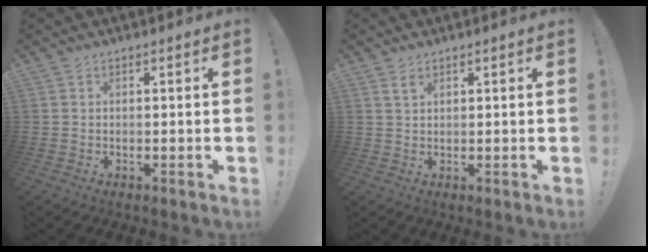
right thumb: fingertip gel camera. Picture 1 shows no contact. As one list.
[{"total": 2.1, "force": [1.3, 1.1, 1.2], "torque": [-0.014, -0.005, 0.023]}]